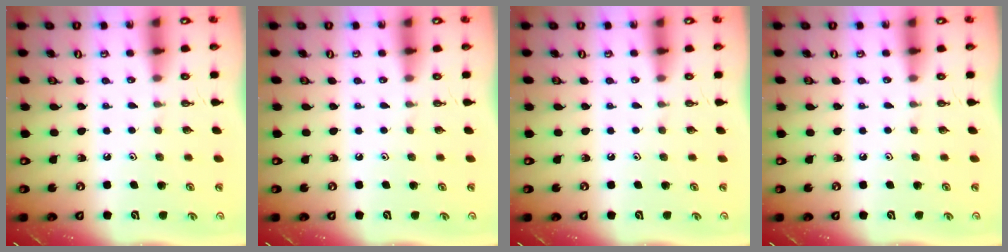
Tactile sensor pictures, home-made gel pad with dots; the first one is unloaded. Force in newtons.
{"total": 0.0}
{"total": 0.0}
{"total": 0.0}